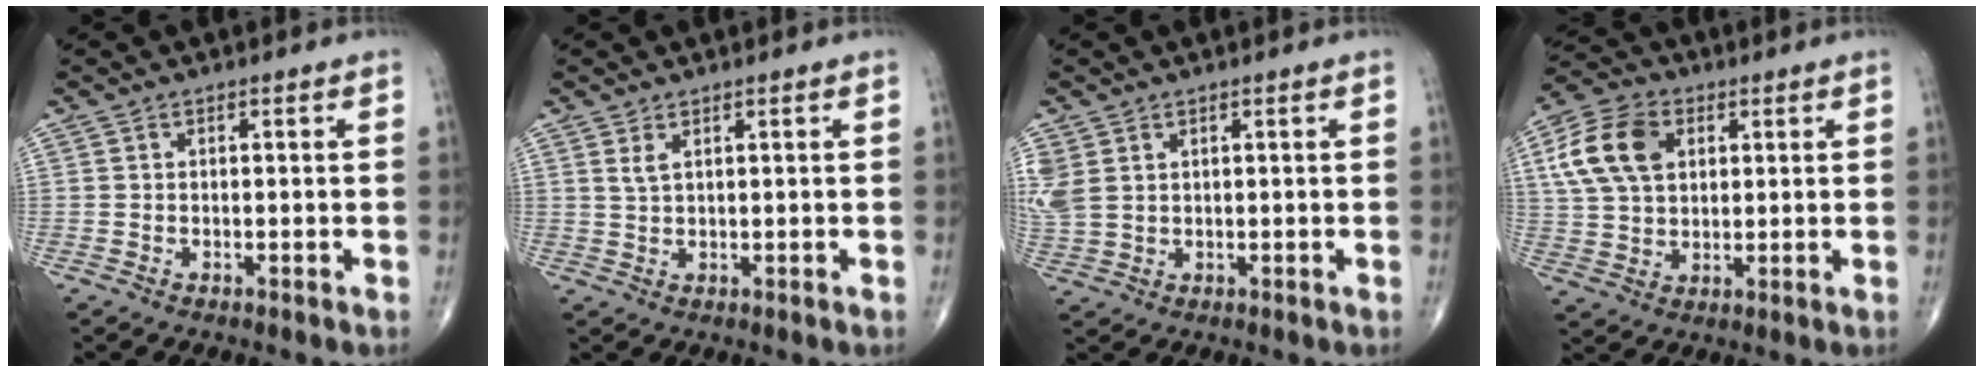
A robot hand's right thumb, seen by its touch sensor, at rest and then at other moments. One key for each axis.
{"total": 1.8, "fx": 1.0, "fy": 0.6, "fz": 1.3, "tx": -0.031, "ty": -0.001, "tz": 0.026}
{"total": 5.4, "fx": 1.9, "fy": 3.8, "fz": 3.3, "tx": -0.091, "ty": 0.002, "tz": 0.049}
{"total": 12.6, "fx": 3.8, "fy": 8.5, "fz": 8.5, "tx": -0.152, "ty": 0.007, "tz": 0.068}